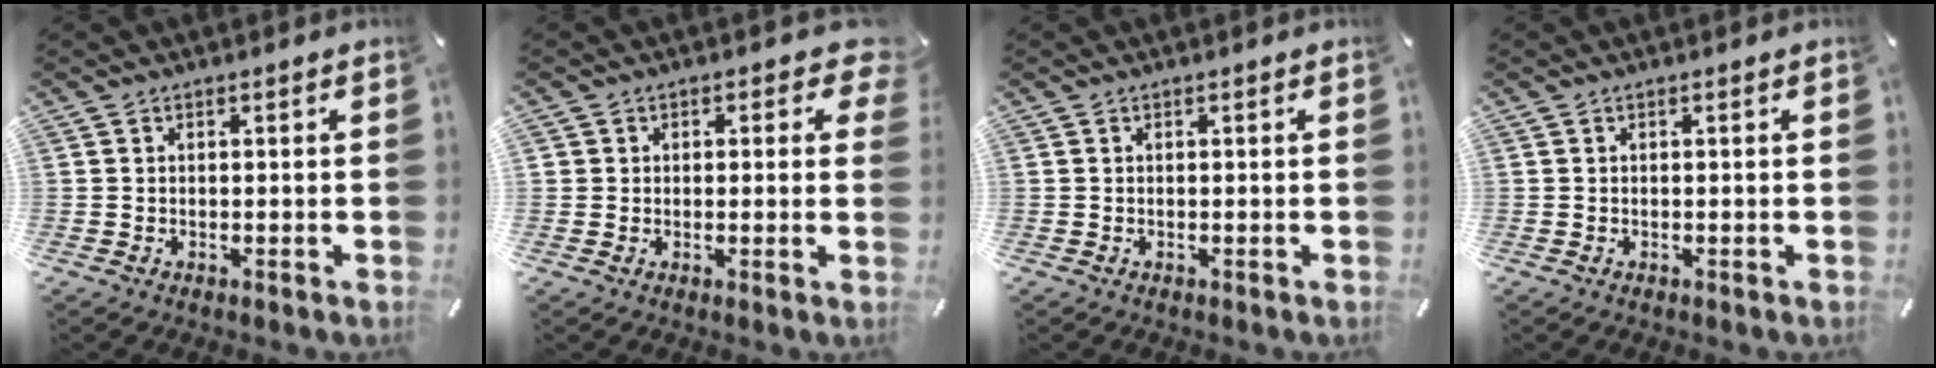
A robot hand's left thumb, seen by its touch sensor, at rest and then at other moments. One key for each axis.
{"total": 4.1, "fx": 1.6, "fy": 3.0, "fz": 2.3, "tx": -0.015, "ty": -0.004, "tz": 0.022}
{"total": 0.0}
{"total": 0.0}